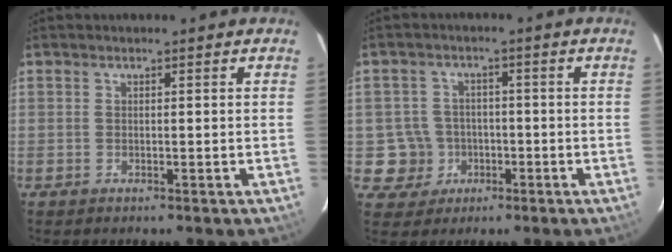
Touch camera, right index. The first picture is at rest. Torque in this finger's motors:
{"motor_torque": [-0.05, 0.14, -0.63, -0.21]}